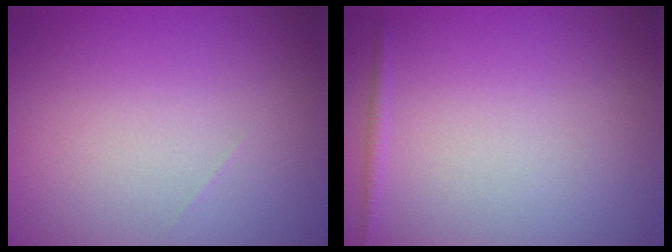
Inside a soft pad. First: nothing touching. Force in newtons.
{"total": 0.6, "press": 0.6, "slide": 0.0}